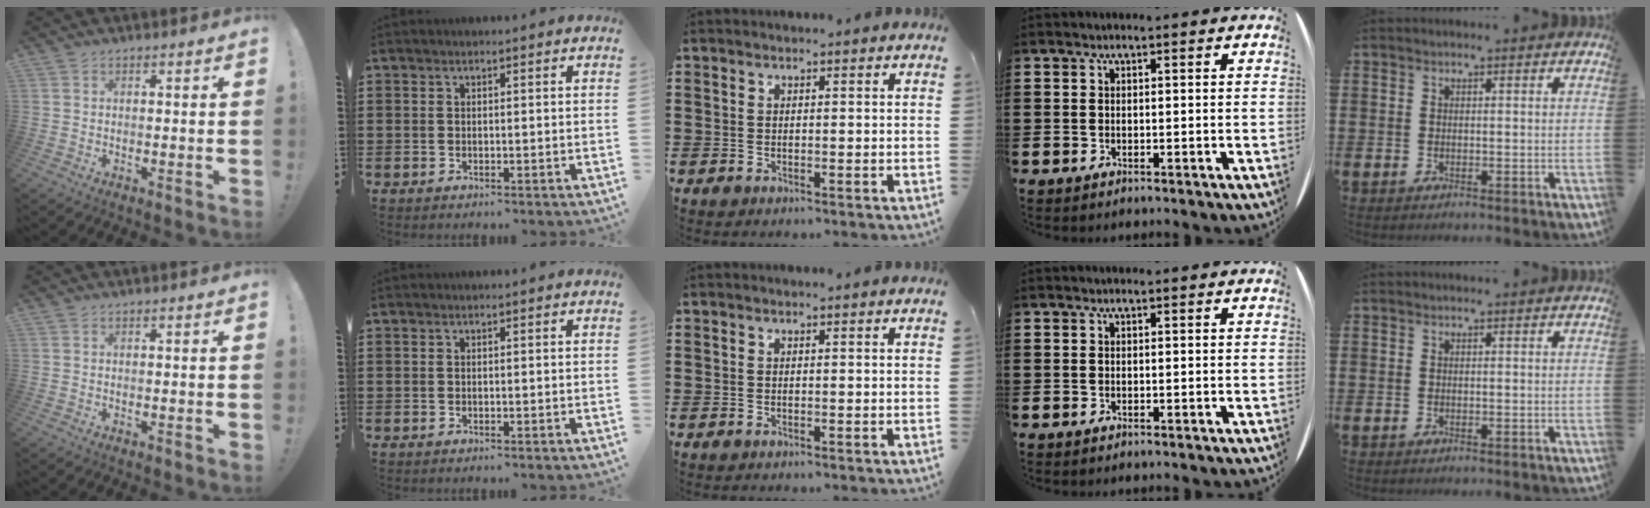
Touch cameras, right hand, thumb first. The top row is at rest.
{}